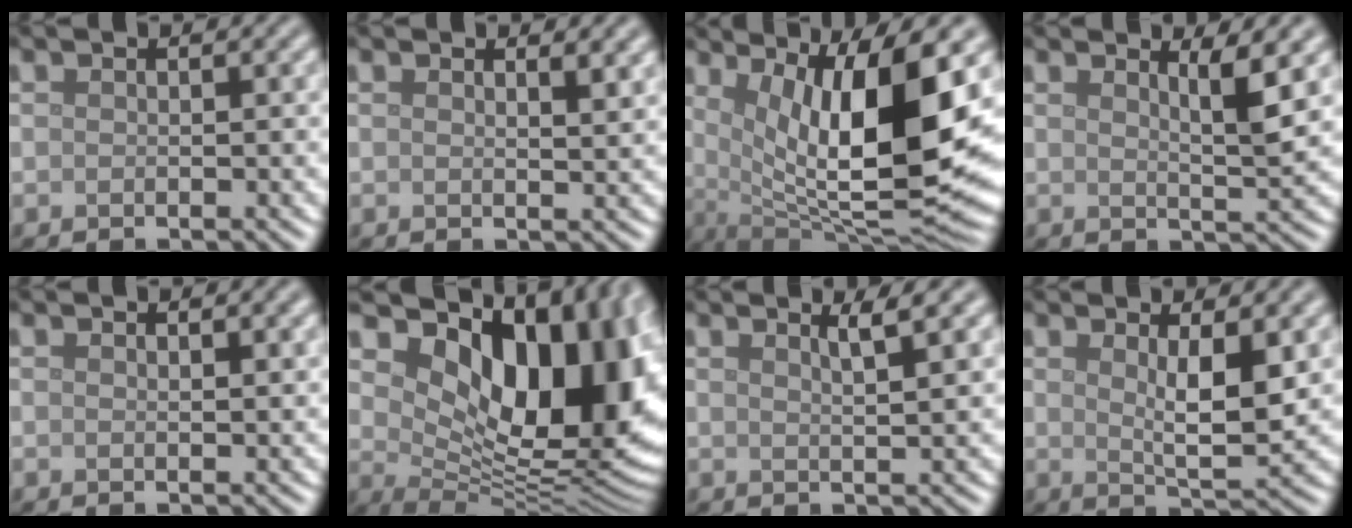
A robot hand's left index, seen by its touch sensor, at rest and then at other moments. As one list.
[{"total": 1.4, "force": [1.1, 0.5, 0.9], "torque": [-0.006, 0.000, 0.015]}, {"total": 13.2, "force": [2.7, 3.8, 12.4], "torque": [-0.183, -0.015, 0.051]}, {"total": 2.8, "force": [1.5, 0.4, 2.3], "torque": [-0.026, -0.003, 0.023]}, {"total": 1.3, "force": [0.9, 0.4, 0.9], "torque": [-0.010, 0.002, 0.014]}, {"total": 15.6, "force": [5.4, 8.4, 12.0], "torque": [-0.147, -0.007, 0.100]}, {"total": 2.3, "force": [1.5, 0.4, 1.7], "torque": [-0.014, 0.006, 0.021]}, {"total": 4.2, "force": [1.3, 1.0, 3.9], "torque": [-0.062, -0.011, 0.025]}]